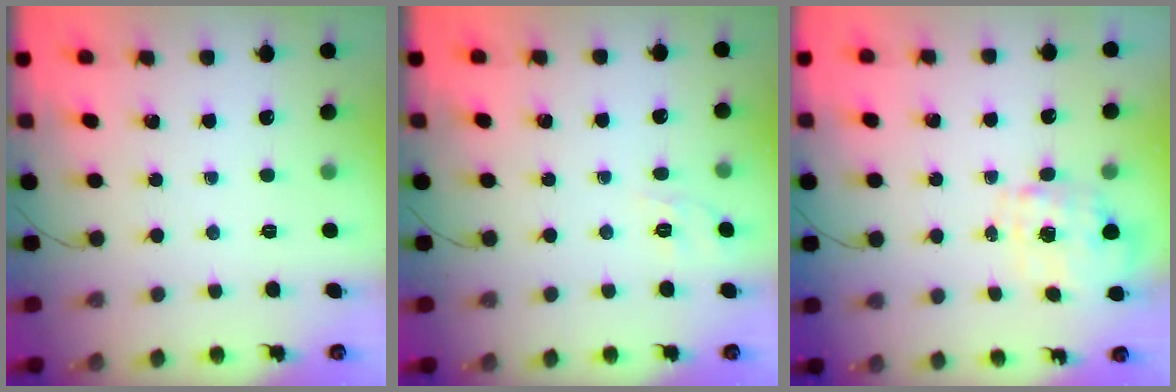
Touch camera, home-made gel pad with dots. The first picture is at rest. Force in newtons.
{"total": 1.7, "press": 0.0, "slide": 1.7}
{"total": 1.5, "press": 1.4, "slide": 0.5}